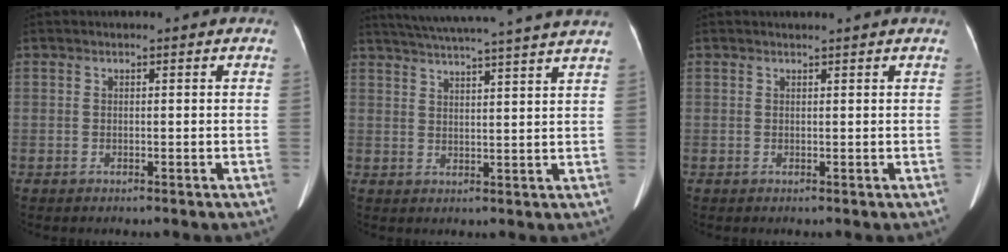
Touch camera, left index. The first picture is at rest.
{"total": 19.9, "force": [18.0, -1.1, 8.6], "torque": [-0.150, -0.009, 0.235]}
{"total": 2.0, "force": [1.9, -0.3, 0.5], "torque": [-0.010, 0.008, 0.027]}